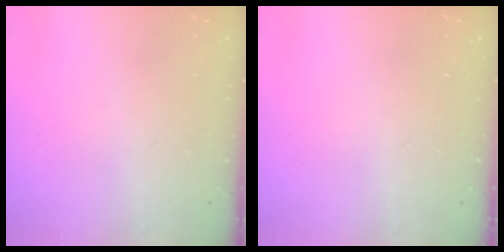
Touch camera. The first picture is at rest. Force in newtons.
{"total": 0.0}